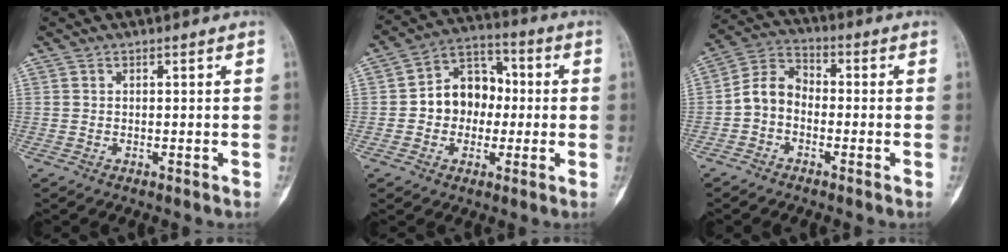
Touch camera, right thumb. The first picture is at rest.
{"total": 11.3, "force": [-0.3, 8.9, 6.9], "torque": [-0.065, 0.035, -0.014]}
{"total": 6.7, "force": [-1.7, 5.1, 4.0], "torque": [-0.061, 0.032, -0.050]}